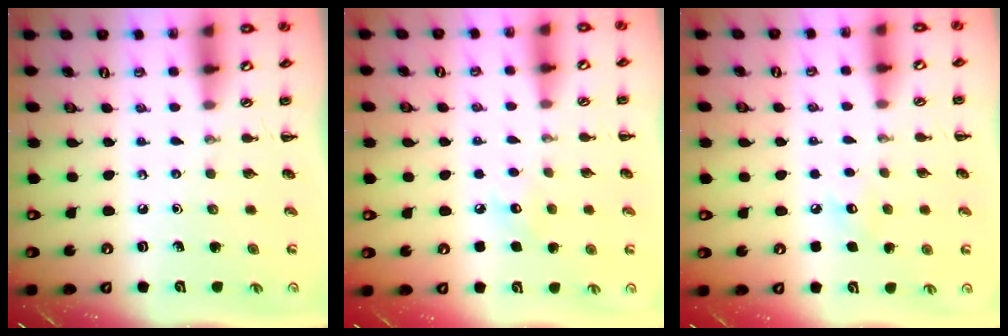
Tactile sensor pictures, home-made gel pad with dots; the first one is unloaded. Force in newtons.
{"total": 6.7, "press": 6.5, "slide": 1.7}
{"total": 4.8, "press": 4.6, "slide": 1.2}